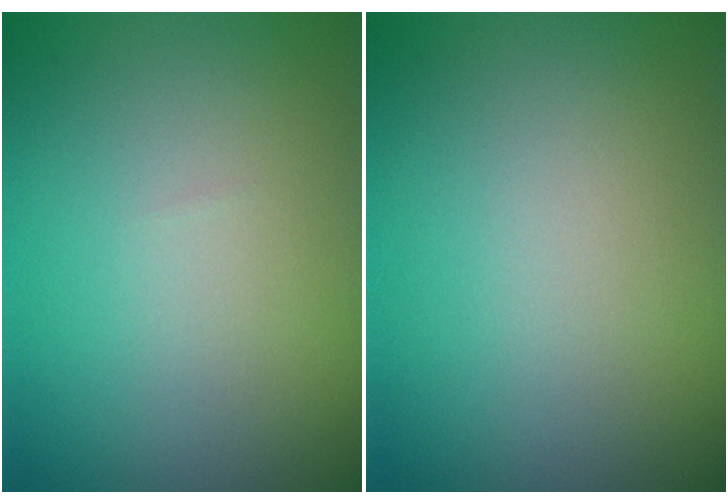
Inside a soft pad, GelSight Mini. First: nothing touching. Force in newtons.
{"total": 0.0}